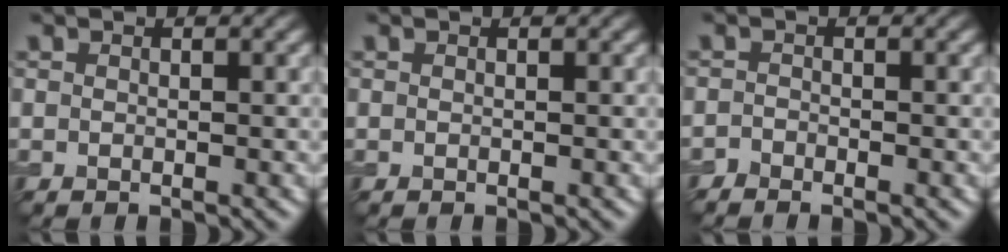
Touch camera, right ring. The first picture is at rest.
{"total": 0.0}
{"total": 1.0, "force": [-1.0, 0.2, 0.1], "torque": [0.000, 0.000, -0.023]}